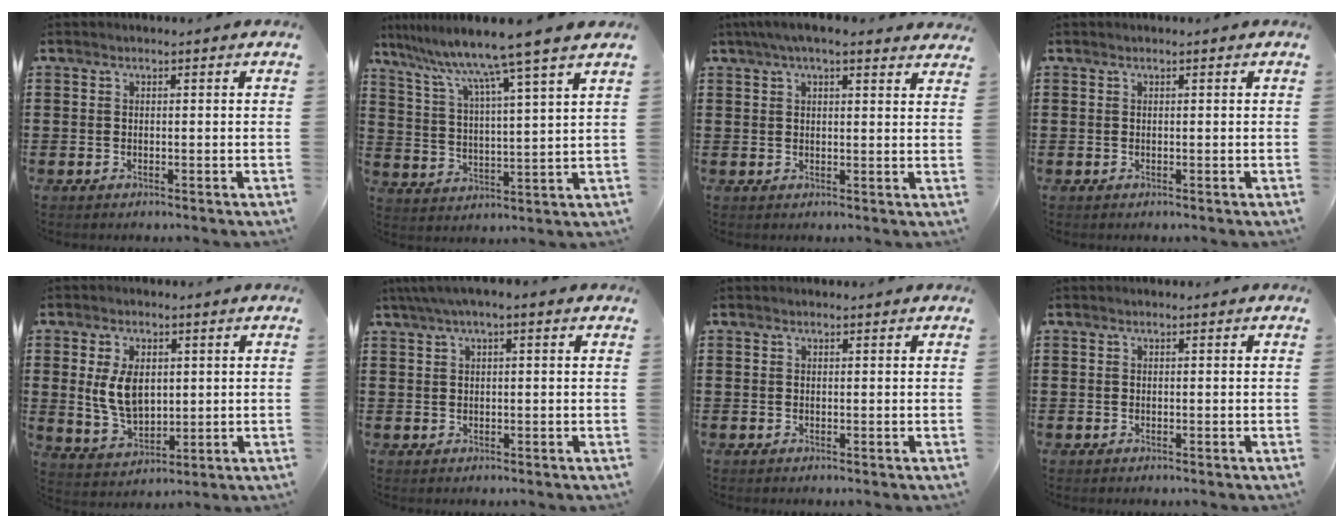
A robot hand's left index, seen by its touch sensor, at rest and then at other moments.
{"total": 9.7, "force": [8.0, -1.7, 5.2], "torque": [-0.133, -0.053, 0.123]}
{"total": 4.5, "force": [3.5, 0.6, 2.8], "torque": [-0.062, 0.002, 0.063]}
{"total": 0.0}
{"total": 7.2, "force": [1.4, 4.6, 5.3], "torque": [-0.117, 0.005, 0.021]}
{"total": 2.2, "force": [0.6, 0.2, 2.1], "torque": [-0.038, 0.002, 0.010]}
{"total": 0.0}
{"total": 0.0}